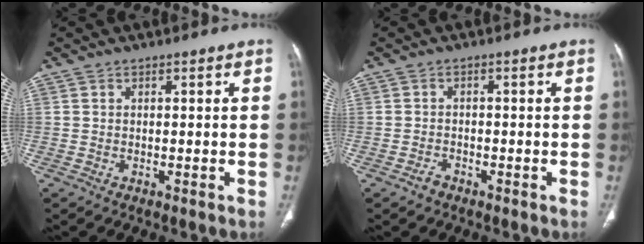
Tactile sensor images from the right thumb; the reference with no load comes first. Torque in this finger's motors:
{"motor_torque": [-0.17, -0.04, -0.31, 0.11, 0.01]}